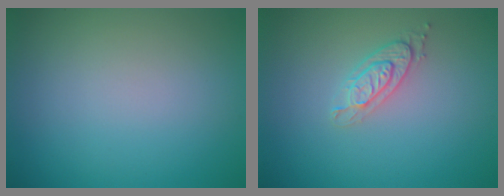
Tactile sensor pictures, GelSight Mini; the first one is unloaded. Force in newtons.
{"total": 2.0, "press": 2.0, "slide": 0.5}